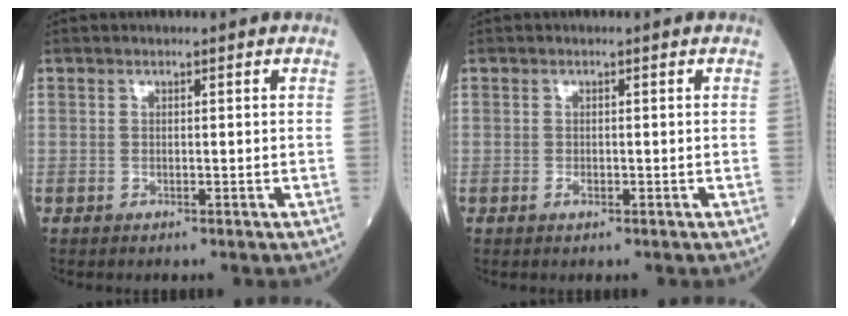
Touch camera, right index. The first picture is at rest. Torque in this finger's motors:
{"motor_torque": [0.15, 0.08, 0.03, 0.00]}